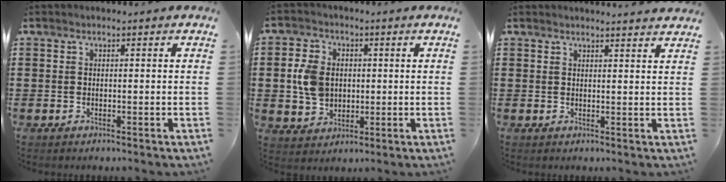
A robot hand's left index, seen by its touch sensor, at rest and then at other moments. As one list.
[{"total": 6.7, "force": [0.2, 5.3, 4.0], "torque": [-0.108, 0.010, -0.001]}, {"total": 2.1, "force": [2.1, -0.3, 0.3], "torque": [-0.010, -0.006, 0.041]}]